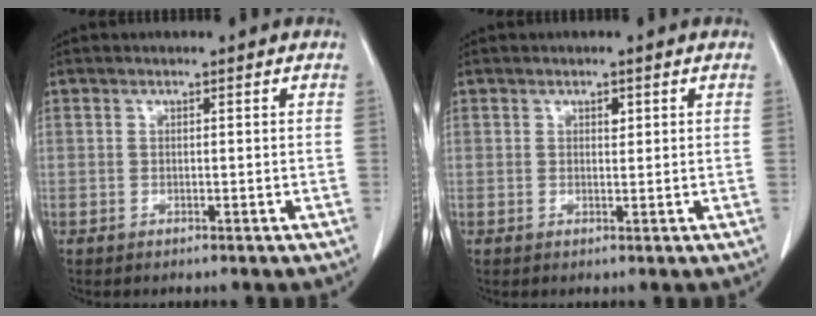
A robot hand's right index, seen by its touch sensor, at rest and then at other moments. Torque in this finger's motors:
{"motor_torque": [-0.16, 0.04, 0.03, -0.01]}